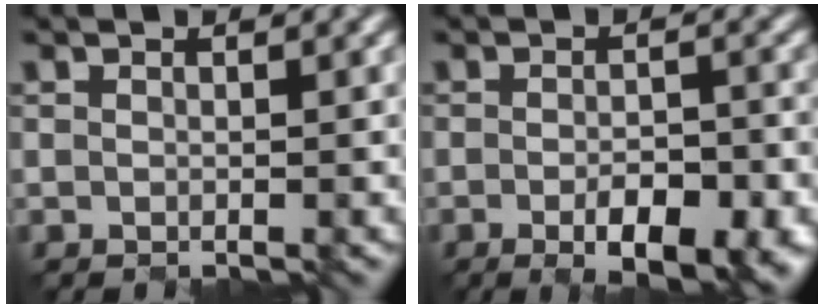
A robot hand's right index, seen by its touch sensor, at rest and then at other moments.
{"total": 6.0, "force": [-2.8, 2.1, 4.9], "torque": [-0.075, -0.013, -0.034]}